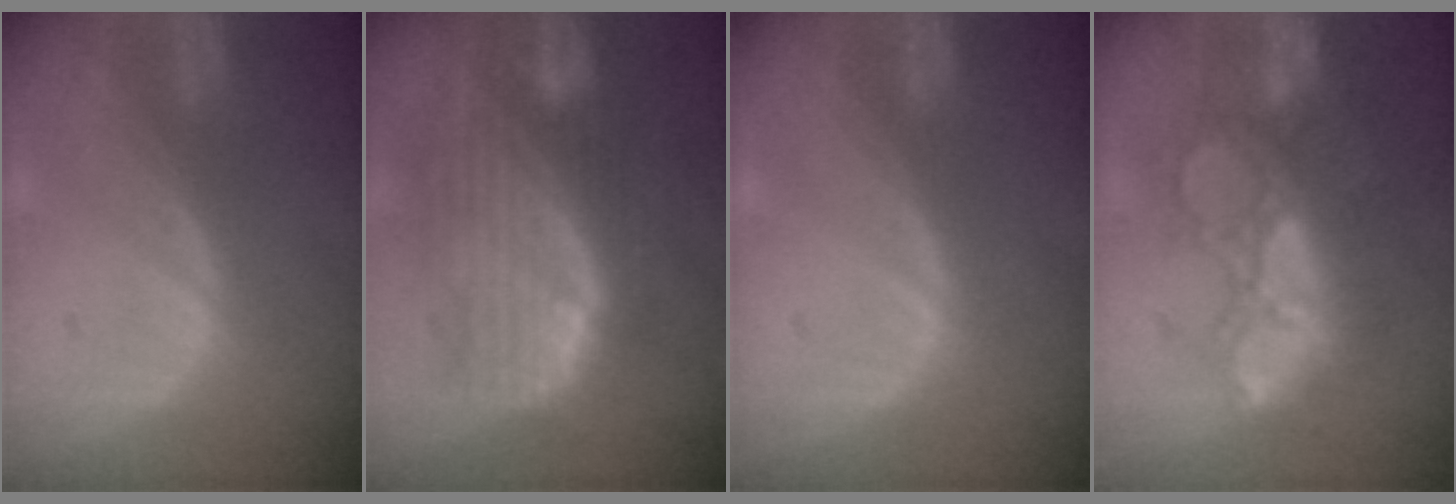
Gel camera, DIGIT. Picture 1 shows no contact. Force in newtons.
{"total": 10.5, "press": 9.0, "slide": 5.4}
{"total": 0.0}
{"total": 10.8, "press": 9.4, "slide": 5.3}